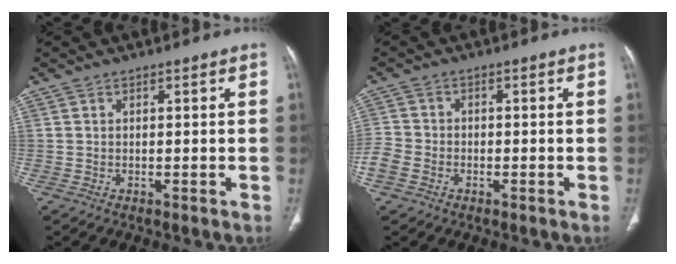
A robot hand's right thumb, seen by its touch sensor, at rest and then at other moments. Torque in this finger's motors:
{"motor_torque": [2.50, 2.21, 1.82, -0.95, 0.24]}